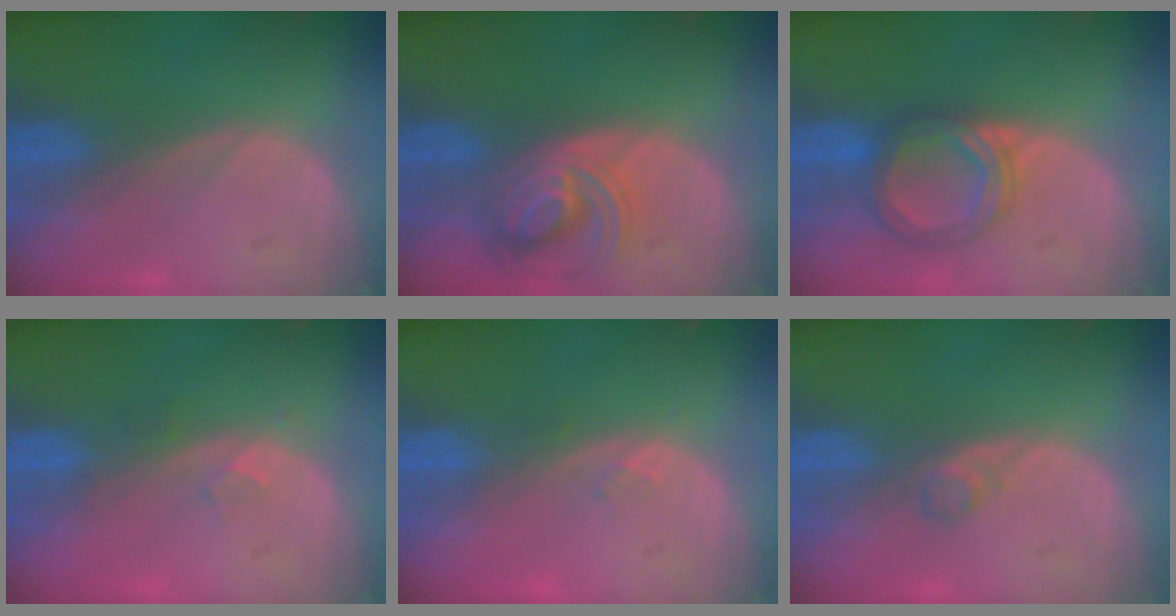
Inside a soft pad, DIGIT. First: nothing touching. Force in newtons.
{"total": 7.7, "press": 6.9, "slide": 3.5}
{"total": 5.9, "press": 5.9, "slide": 0.3}
{"total": 1.9, "press": 1.6, "slide": 1.0}
{"total": 1.1, "press": 1.0, "slide": 0.4}
{"total": 1.4, "press": 1.4, "slide": 0.1}